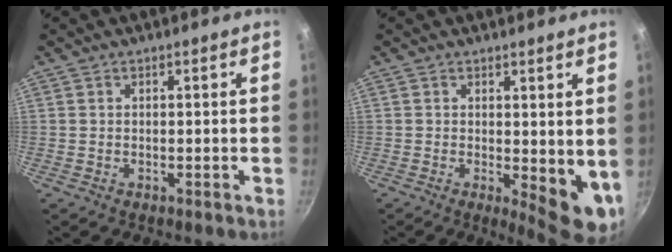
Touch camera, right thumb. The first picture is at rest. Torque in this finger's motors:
{"motor_torque": [-0.29, 0.78, 0.05, 0.02, 0.21]}